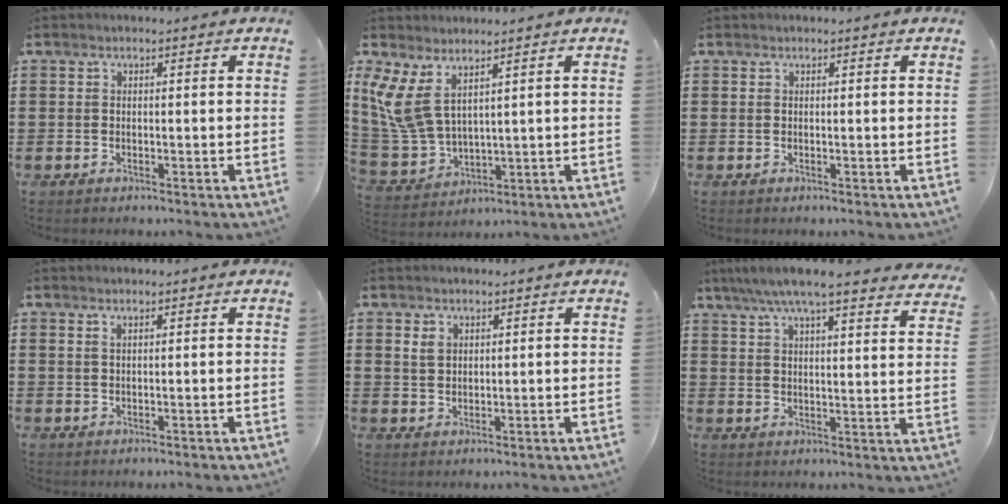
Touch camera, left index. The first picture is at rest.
{"total": 7.7, "force": [3.9, 3.5, 5.7], "torque": [-0.155, -0.022, 0.067]}
{"total": 0.0}
{"total": 0.8, "force": [0.5, 0.2, 0.6], "torque": [-0.013, 0.003, 0.008]}
{"total": 1.9, "force": [1.1, 1.4, 0.8], "torque": [-0.020, 0.004, 0.021]}
{"total": 6.9, "force": [6.0, 0.2, 3.5], "torque": [-0.087, -0.022, 0.103]}